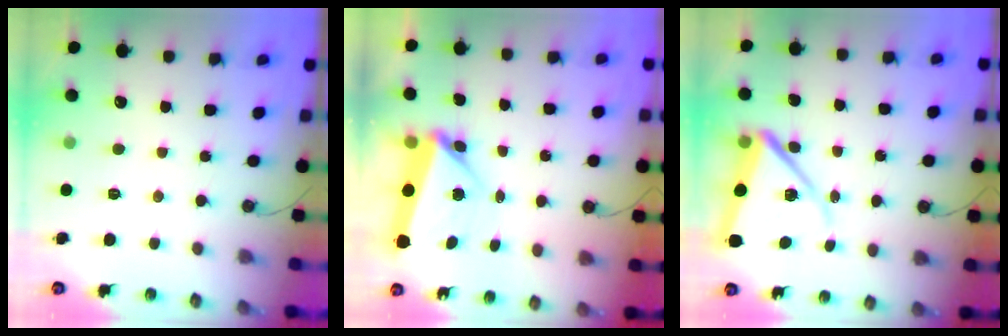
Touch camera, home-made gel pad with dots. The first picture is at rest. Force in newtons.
{"total": 10.5, "press": 4.6, "slide": 9.4}
{"total": 14.7, "press": 14.7, "slide": 1.5}